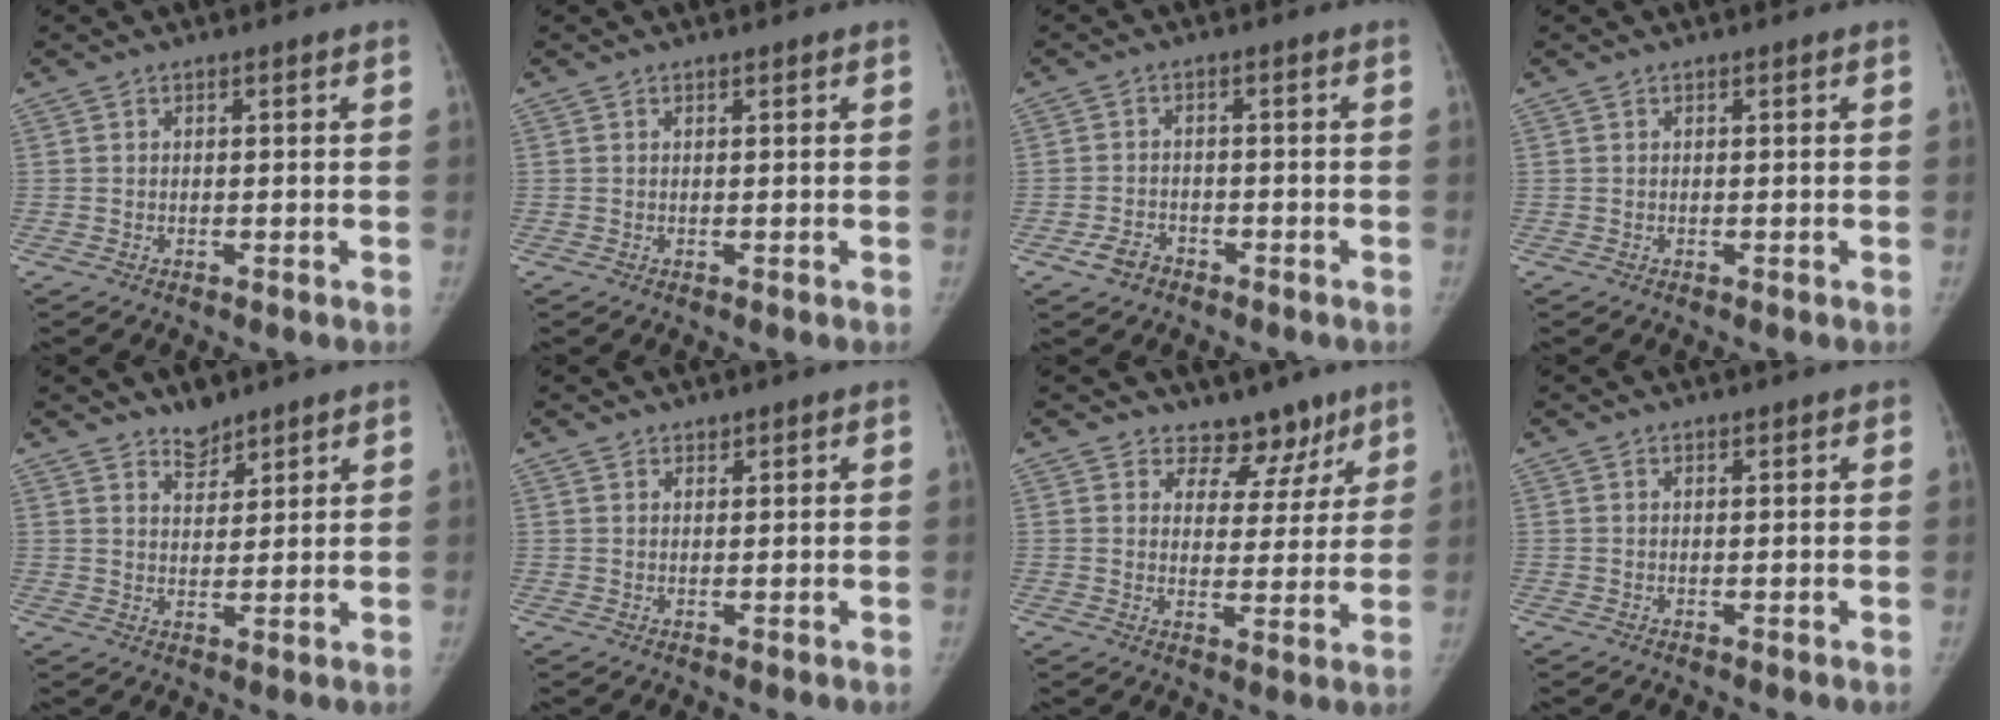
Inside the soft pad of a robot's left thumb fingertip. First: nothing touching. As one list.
[{"total": 0.0}, {"total": 3.5, "force": [-2.2, 2.4, 1.2], "torque": [-0.020, 0.016, -0.035]}, {"total": 0.0}, {"total": 4.2, "force": [3.6, 1.9, 1.2], "torque": [-0.001, -0.030, 0.063]}, {"total": 1.3, "force": [1.1, 0.7, 0.0], "torque": [0.013, -0.007, 0.014]}, {"total": 7.8, "force": [5.9, 4.9, 1.3], "torque": [0.025, -0.037, 0.081]}, {"total": 0.5, "force": [0.4, 0.2, 0.1], "torque": [-0.001, -0.004, 0.006]}]